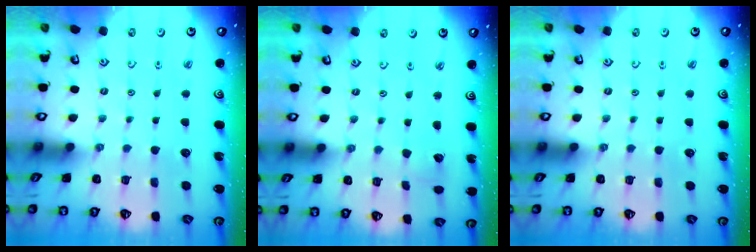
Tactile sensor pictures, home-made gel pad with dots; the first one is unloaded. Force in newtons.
{"total": 3.1, "press": 3.1, "slide": 0.2}
{"total": 0.0}